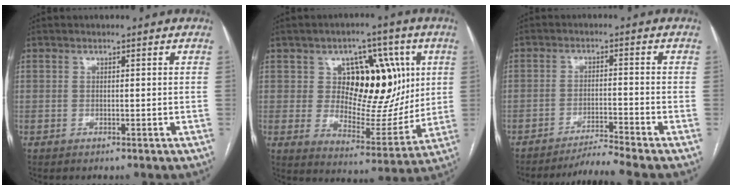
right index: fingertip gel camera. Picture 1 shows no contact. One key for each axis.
{"total": 15.0, "fx": 4.2, "fy": 8.7, "fz": 11.5, "tx": -0.148, "ty": 0.024, "tz": 0.078}
{"total": 5.6, "fx": -4.9, "fy": -2.7, "fz": 0.6, "tx": -0.016, "ty": -0.016, "tz": -0.086}